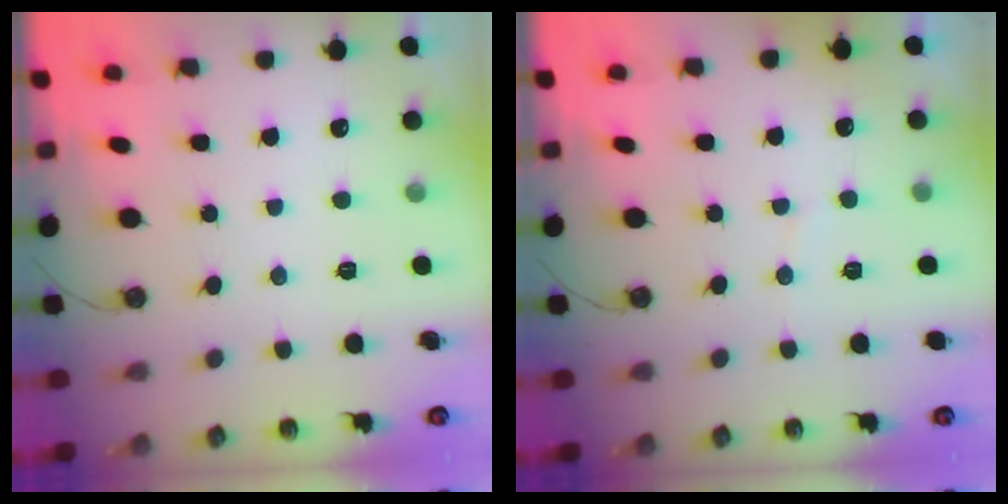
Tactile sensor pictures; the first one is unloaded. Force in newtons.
{"total": 2.6, "press": 2.6, "slide": 0.4}